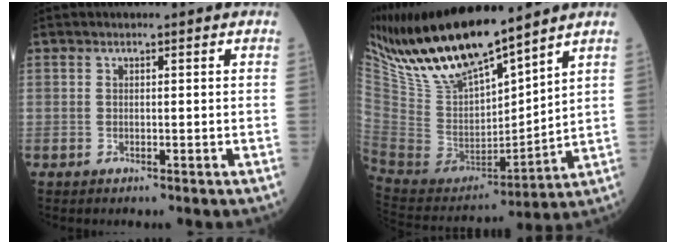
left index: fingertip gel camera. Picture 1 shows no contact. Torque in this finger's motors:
{"motor_torque": [0.34, -0.87, 0.37, 0.09]}